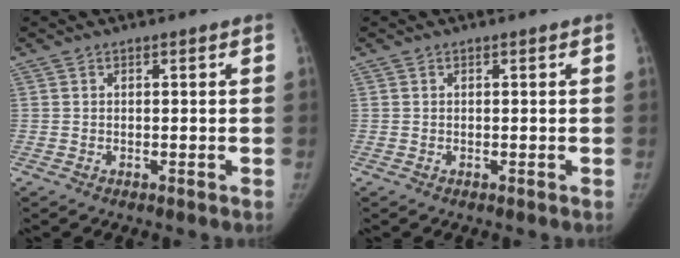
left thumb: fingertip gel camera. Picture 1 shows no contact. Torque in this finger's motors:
{"motor_torque": [-0.10, 0.20, 0.02, -0.36, 0.01]}